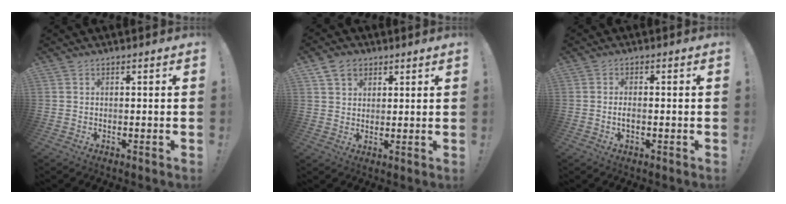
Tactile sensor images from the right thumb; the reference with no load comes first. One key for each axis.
{"total": 5.9, "fx": 3.4, "fy": 4.2, "fz": 2.2, "tx": -0.035, "ty": -0.006, "tz": 0.065}
{"total": 2.1, "fx": -0.6, "fy": 0.9, "fz": 1.9, "tx": -0.035, "ty": 0.004, "tz": -0.010}